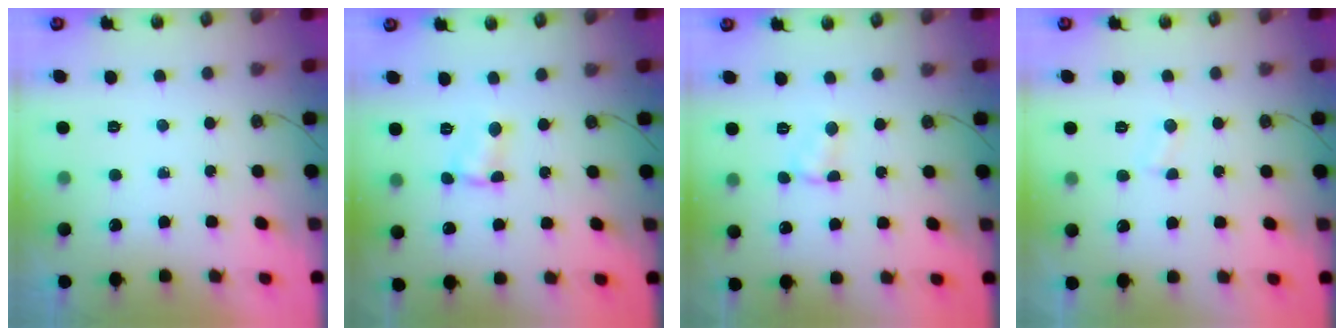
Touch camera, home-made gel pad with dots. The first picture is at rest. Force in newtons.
{"total": 1.9, "press": 1.9, "slide": 0.2}
{"total": 2.4, "press": 2.4, "slide": 0.3}
{"total": 1.8, "press": 1.8, "slide": 0.2}